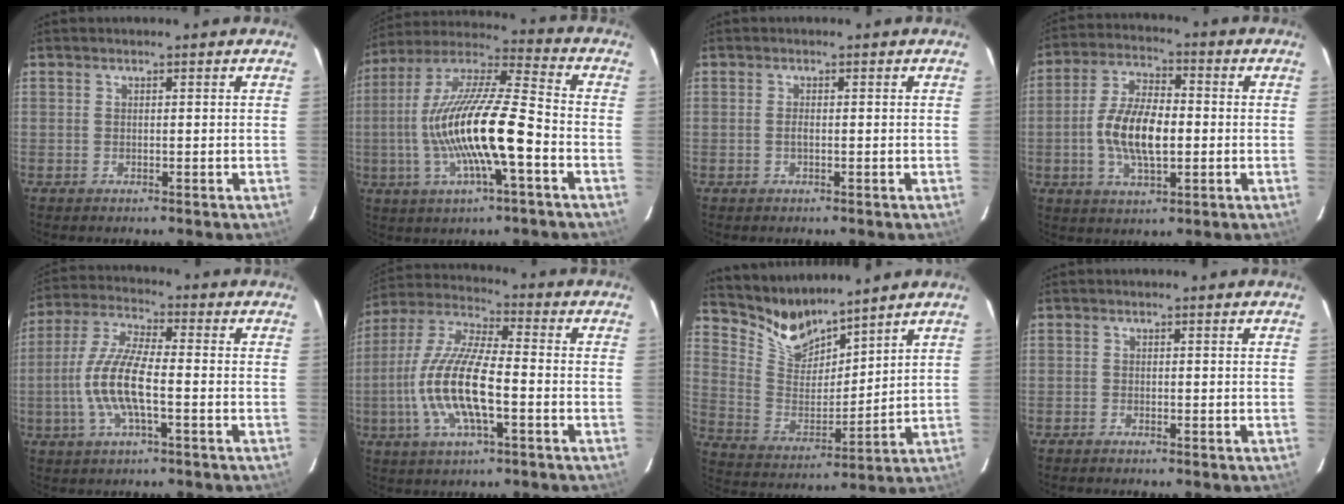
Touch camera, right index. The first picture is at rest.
{"total": 18.3, "force": [-4.4, 2.7, 17.6], "torque": [-0.339, -0.007, -0.085]}
{"total": 0.7, "force": [-0.2, 0.2, 0.7], "torque": [-0.013, -0.001, -0.004]}
{"total": 11.0, "force": [-1.6, 4.7, 9.9], "torque": [-0.198, 0.004, -0.028]}
{"total": 11.3, "force": [-2.6, 2.8, 10.6], "torque": [-0.225, -0.001, -0.053]}
{"total": 15.3, "force": [-3.9, 4.4, 14.1], "torque": [-0.290, -0.005, -0.079]}
{"total": 9.8, "force": [9.3, 2.1, 2.2], "torque": [-0.056, -0.012, 0.189]}
{"total": 0.6, "force": [-0.6, 0.2, -0.1], "torque": [-0.002, -0.001, -0.013]}